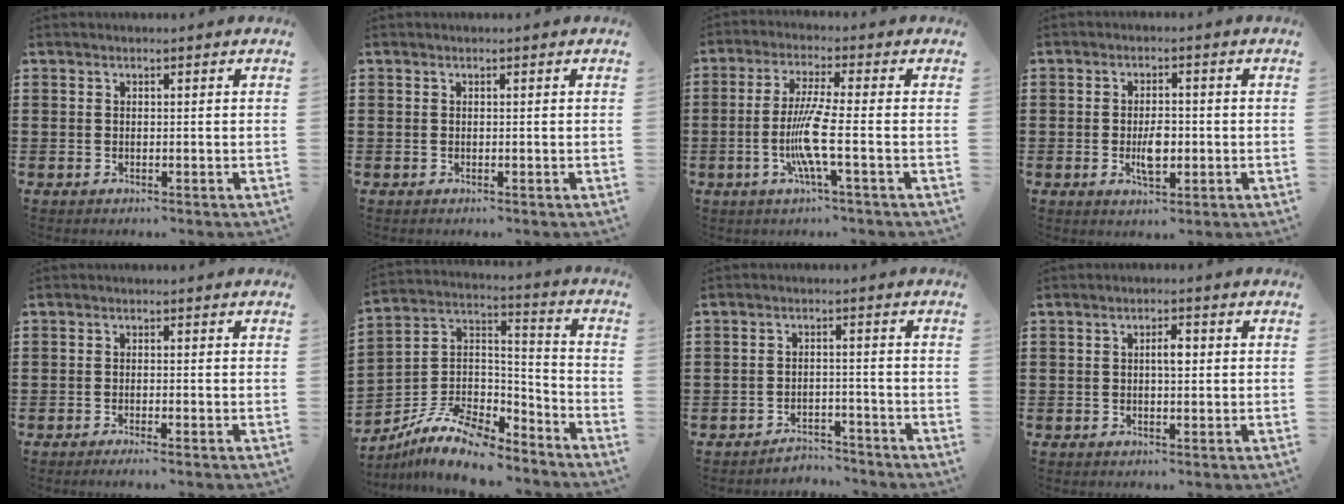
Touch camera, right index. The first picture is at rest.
{"total": 0.0}
{"total": 7.5, "force": [-1.9, -0.1, 7.3], "torque": [-0.160, -0.023, -0.047]}
{"total": 4.1, "force": [-0.7, 1.7, 3.7], "torque": [-0.066, -0.005, -0.015]}
{"total": 1.0, "force": [-0.8, -0.1, 0.7], "torque": [-0.011, -0.003, -0.014]}
{"total": 10.7, "force": [-8.5, 4.0, 5.0], "torque": [-0.111, 0.020, -0.167]}
{"total": 3.2, "force": [-3.2, 0.5, 0.0], "torque": [-0.006, 0.001, -0.068]}
{"total": 2.5, "force": [0.3, 0.9, 2.4], "torque": [-0.047, 0.004, 0.002]}